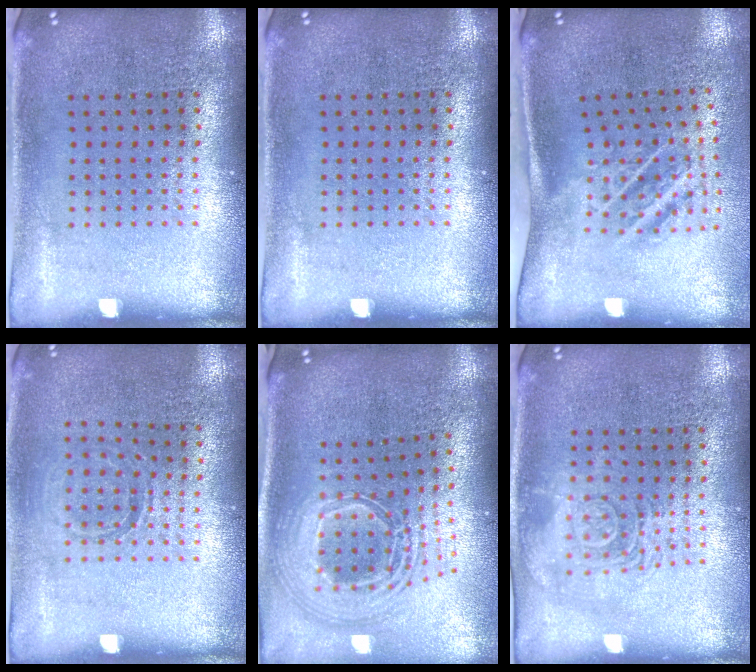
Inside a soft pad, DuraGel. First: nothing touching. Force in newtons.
{"total": 0.0}
{"total": 1.9, "press": 1.2, "slide": 1.5}
{"total": 0.8, "press": 0.8, "slide": 0.3}
{"total": 2.5, "press": 1.9, "slide": 1.7}
{"total": 2.5, "press": 2.5, "slide": 0.5}